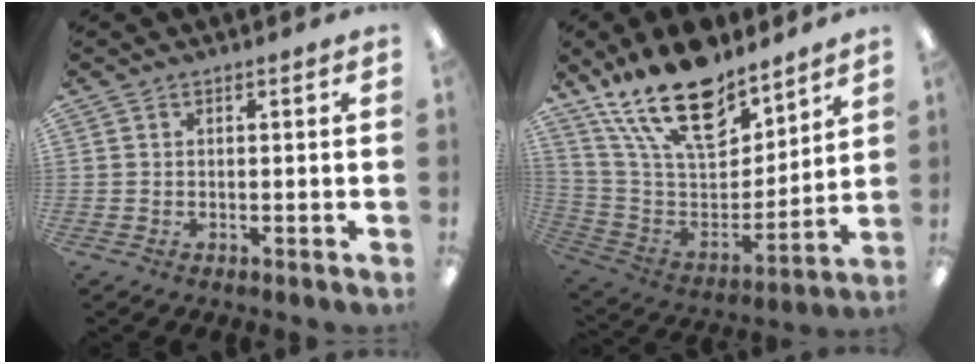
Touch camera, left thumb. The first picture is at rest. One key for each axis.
{"total": 21.9, "fx": 15.7, "fy": 9.8, "fz": 11.7, "tx": -0.215, "ty": -0.092, "tz": 0.281}